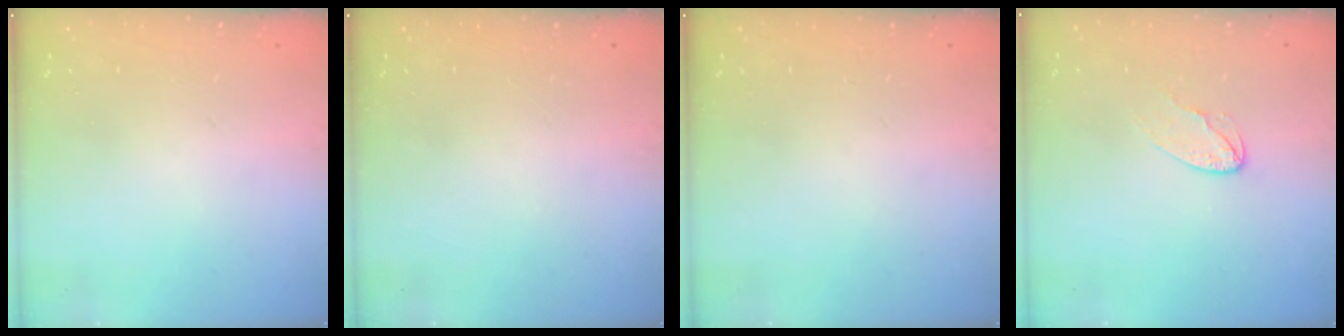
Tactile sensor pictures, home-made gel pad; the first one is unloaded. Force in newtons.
{"total": 0.0}
{"total": 0.0}
{"total": 4.9, "press": 4.9, "slide": 0.4}